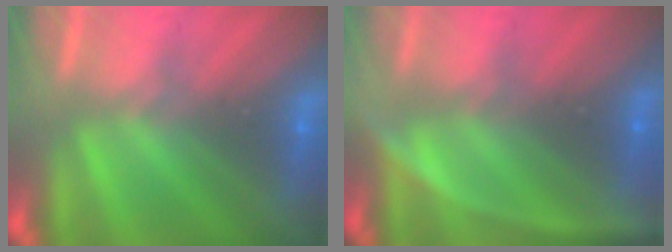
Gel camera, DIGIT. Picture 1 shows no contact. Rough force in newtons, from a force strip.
{"total": 3.0}